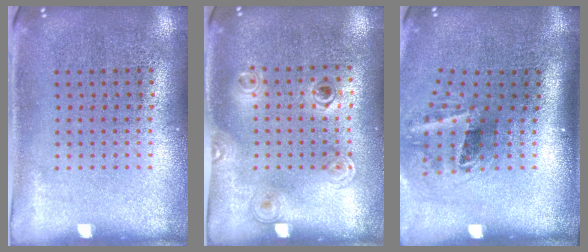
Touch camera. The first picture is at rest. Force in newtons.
{"total": 1.2, "press": 1.0, "slide": 0.6}
{"total": 2.2, "press": 1.3, "slide": 1.7}